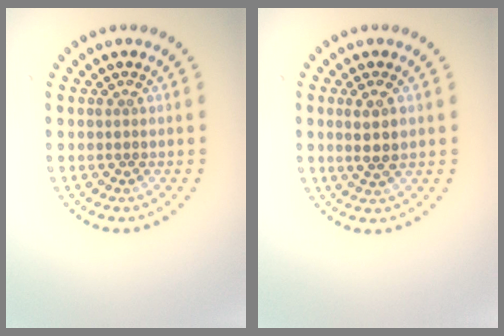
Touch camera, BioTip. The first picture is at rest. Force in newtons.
{"total": 2.4, "press": 2.2, "slide": 0.9}